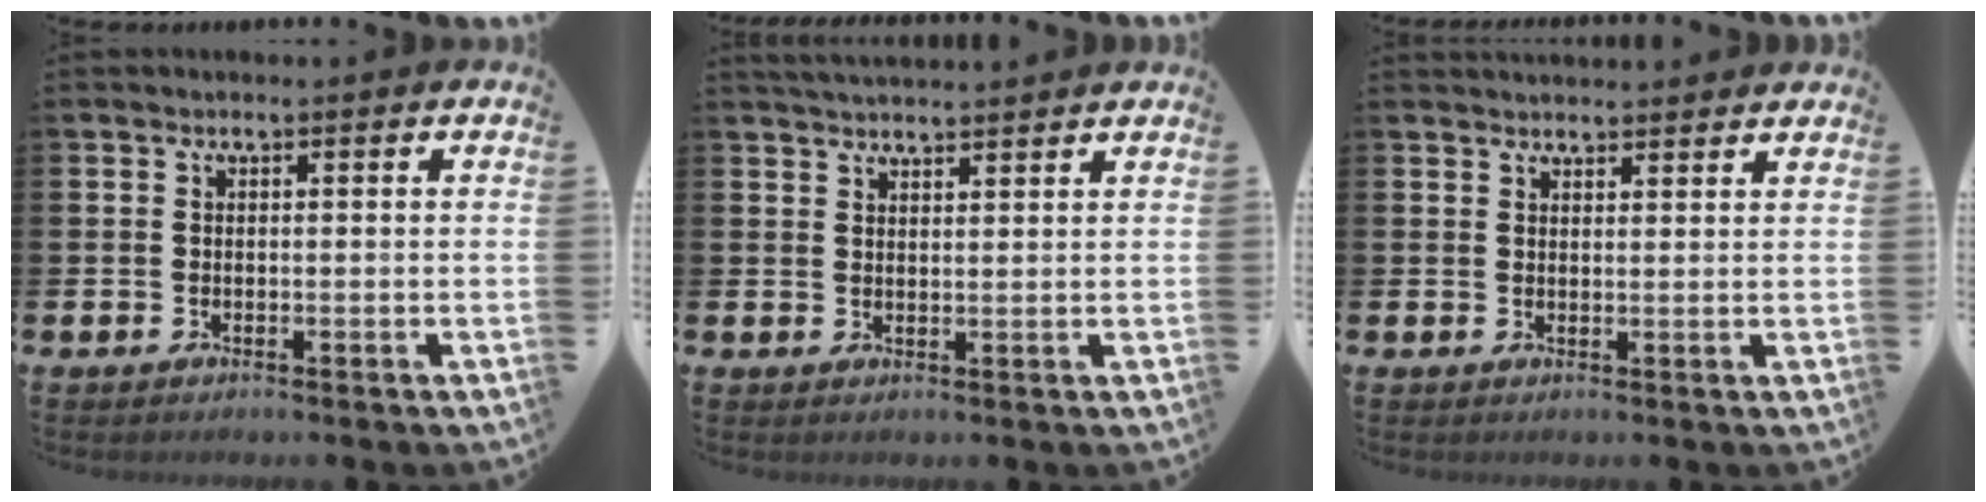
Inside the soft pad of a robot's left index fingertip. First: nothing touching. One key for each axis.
{"total": 3.0, "fx": 3.0, "fy": 0.0, "fz": 0.2, "tx": -0.006, "ty": -0.014, "tz": 0.054}
{"total": 2.4, "fx": 2.4, "fy": 0.3, "fz": 0.0, "tx": 0.002, "ty": -0.011, "tz": 0.044}